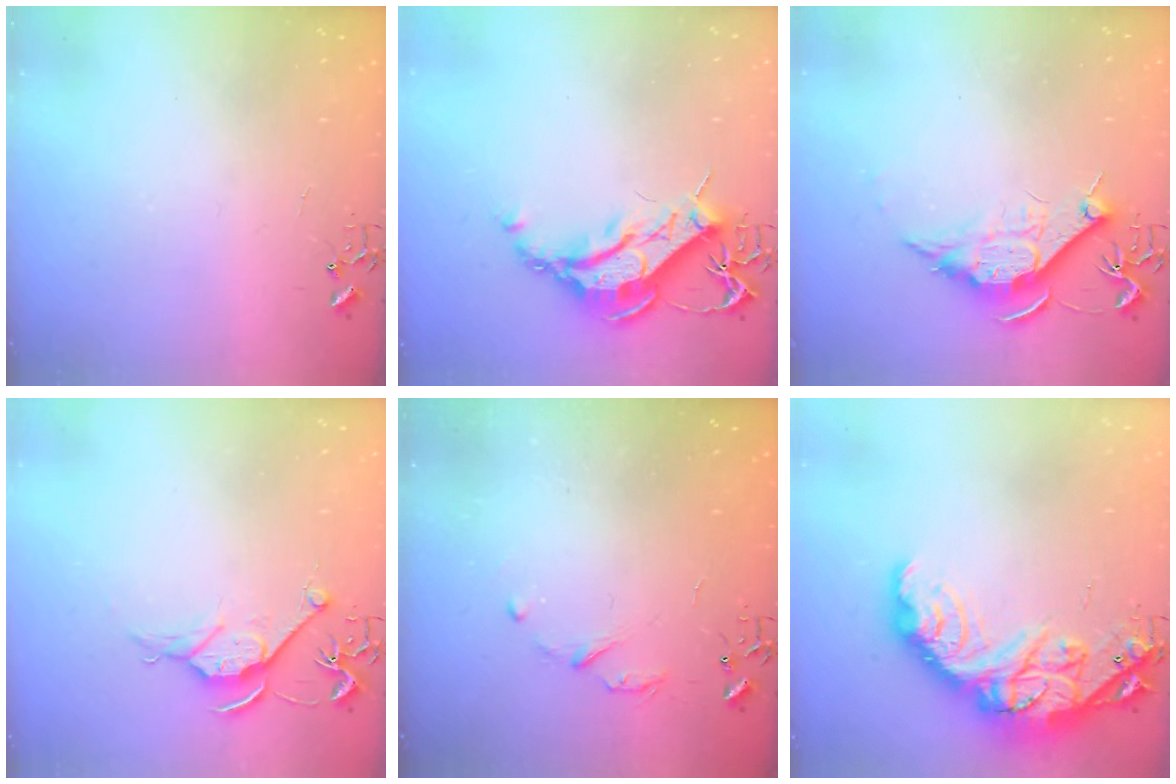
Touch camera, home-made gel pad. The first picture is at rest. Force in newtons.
{"total": 12.9, "press": 12.9, "slide": 1.2}
{"total": 10.6, "press": 10.6, "slide": 0.1}
{"total": 7.2, "press": 7.1, "slide": 0.7}
{"total": 5.2, "press": 5.2, "slide": 0.5}
{"total": 22.0, "press": 21.9, "slide": 1.6}